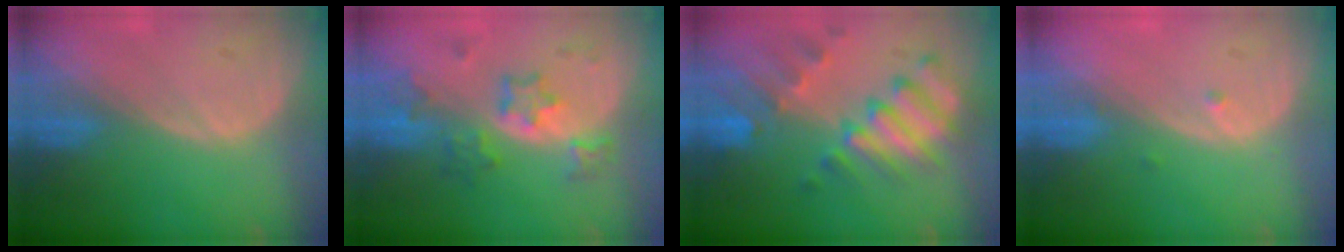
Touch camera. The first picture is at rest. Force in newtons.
{"total": 6.0, "press": 6.0, "slide": 0.4}
{"total": 10.2, "press": 8.9, "slide": 5.0}
{"total": 0.9, "press": 0.7, "slide": 0.5}